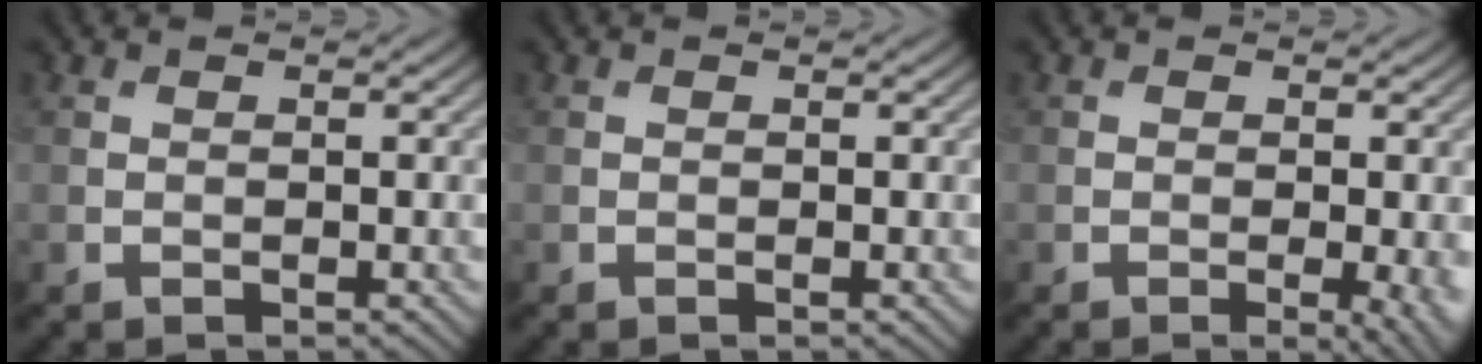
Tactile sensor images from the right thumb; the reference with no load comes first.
{"total": 0.0}
{"total": 2.5, "force": [-0.5, 0.5, 2.4], "torque": [-0.033, -0.008, -0.007]}